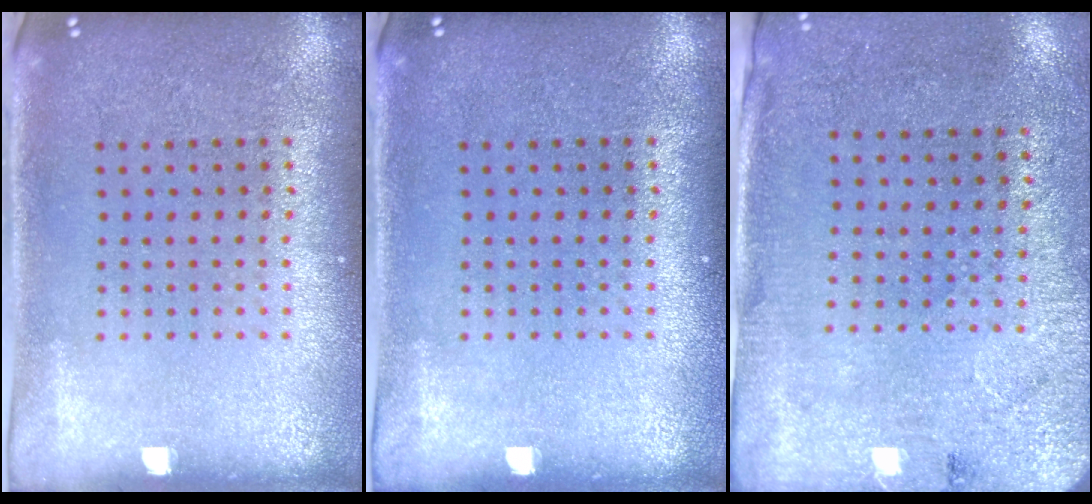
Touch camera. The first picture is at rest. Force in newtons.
{"total": 0.0}
{"total": 2.6, "press": 2.2, "slide": 1.4}